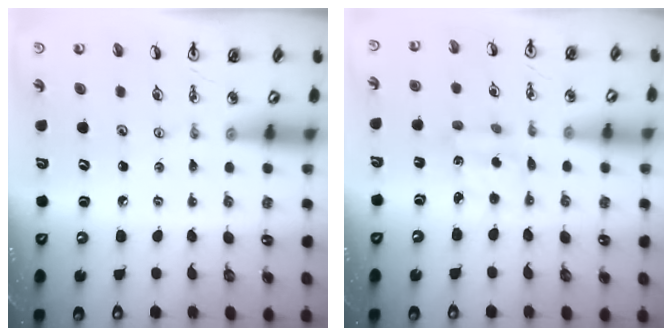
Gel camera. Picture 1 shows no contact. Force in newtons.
{"total": 2.6, "press": 2.6, "slide": 0.6}